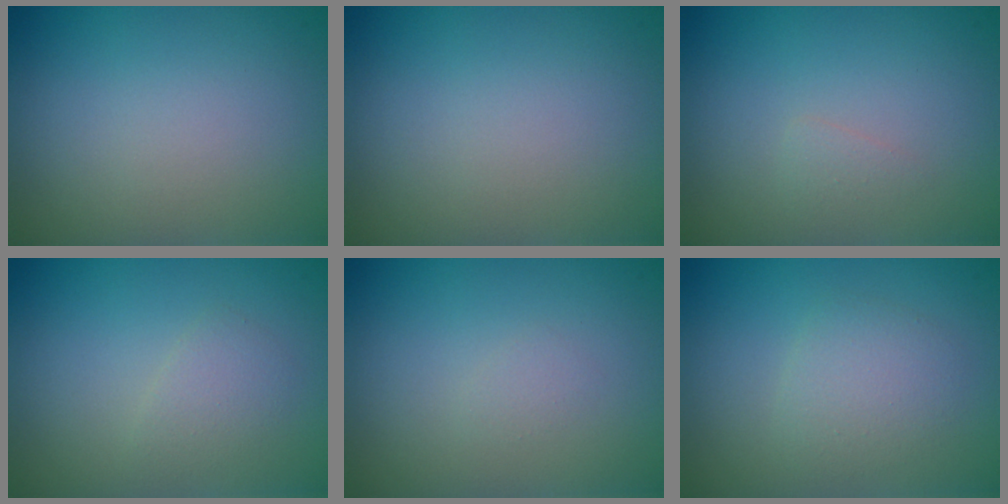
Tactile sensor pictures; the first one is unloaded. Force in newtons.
{"total": 0.0}
{"total": 0.7, "press": 0.7, "slide": 0.0}
{"total": 1.5, "press": 1.4, "slide": 0.1}
{"total": 0.6, "press": 0.6, "slide": 0.0}
{"total": 2.3, "press": 2.3, "slide": 0.2}